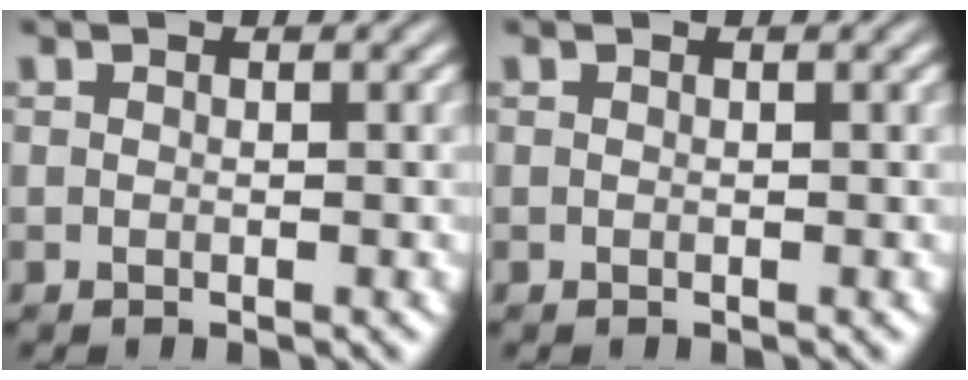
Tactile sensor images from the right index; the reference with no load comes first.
{"total": 0.0}